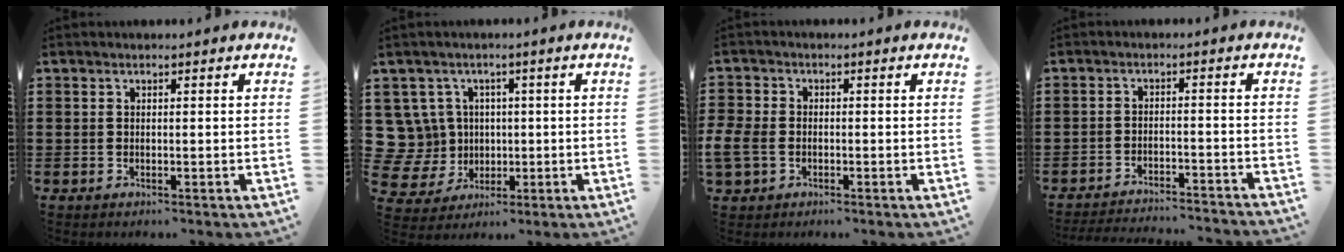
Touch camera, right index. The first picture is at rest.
{"total": 8.4, "force": [1.4, 8.0, 2.1], "torque": [-0.107, 0.004, 0.031]}
{"total": 3.5, "force": [-1.6, 2.4, 2.0], "torque": [-0.064, -0.004, -0.037]}
{"total": 3.3, "force": [-3.3, -0.2, 0.2], "torque": [-0.009, -0.003, -0.070]}